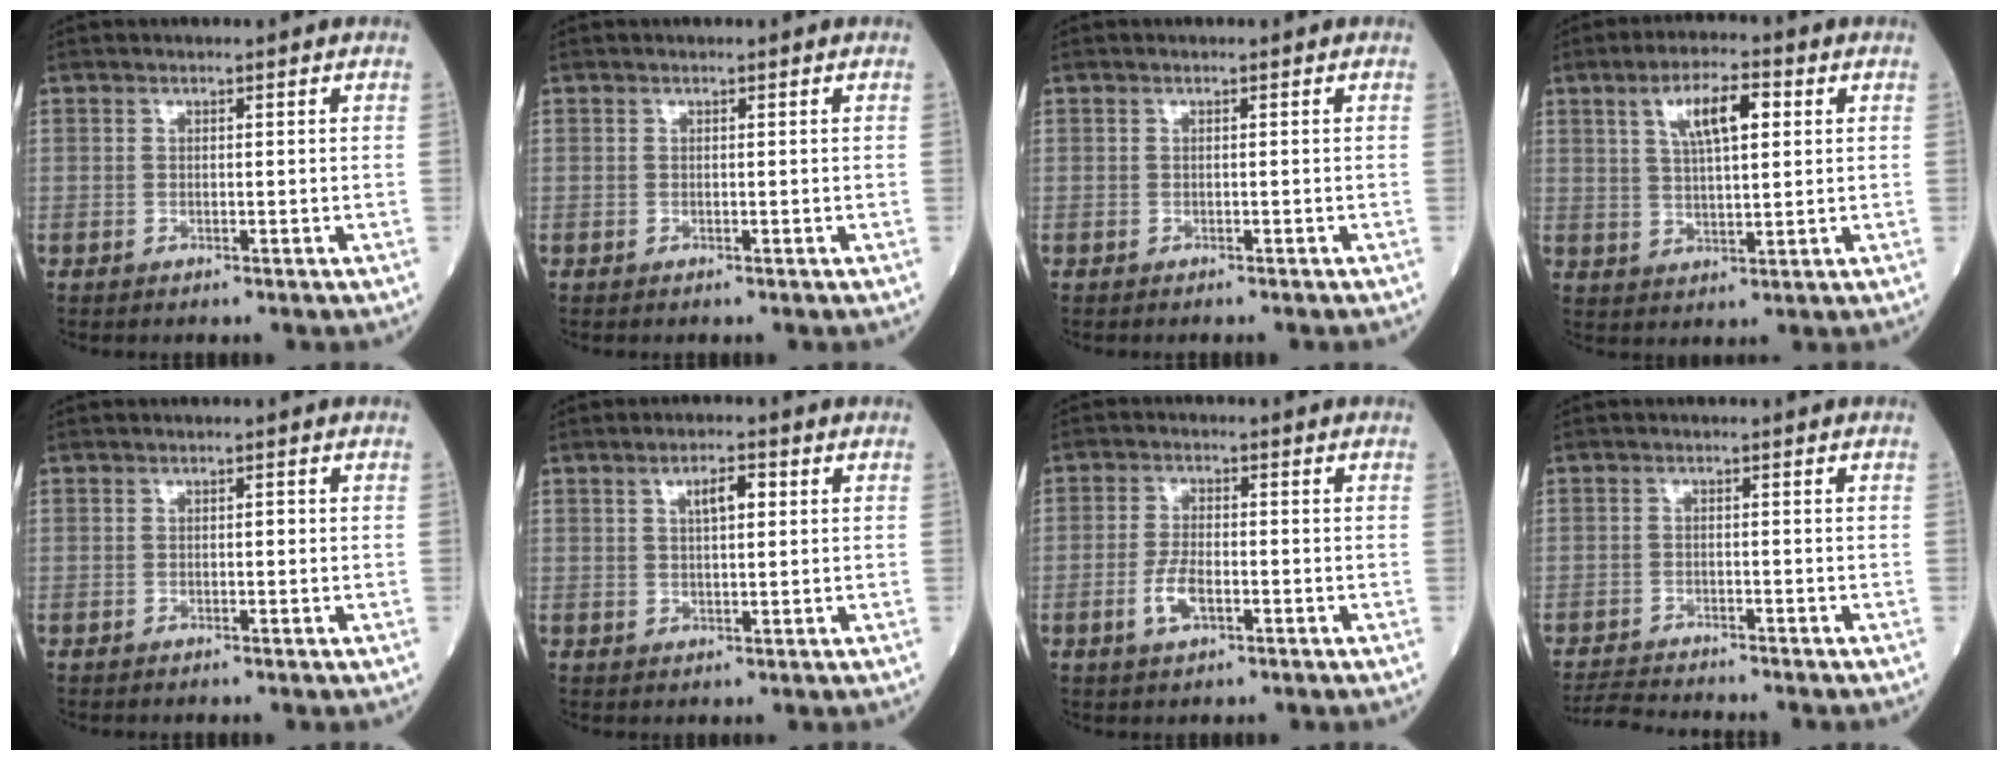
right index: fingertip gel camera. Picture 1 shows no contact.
{"total": 0.0}
{"total": 1.1, "force": [-1.0, -0.1, 0.4], "torque": [-0.001, 0.002, -0.013]}
{"total": 7.8, "force": [2.9, 2.2, 6.9], "torque": [-0.123, 0.012, 0.052]}
{"total": 0.5, "force": [0.0, 0.2, 0.5], "torque": [-0.007, 0.003, 0.000]}
{"total": 3.7, "force": [1.2, 1.1, 3.3], "torque": [-0.056, 0.005, 0.021]}
{"total": 4.3, "force": [-1.7, 1.5, 3.7], "torque": [-0.081, -0.002, -0.032]}
{"total": 6.0, "force": [-6.0, -0.6, 0.6], "torque": [-0.006, -0.019, -0.108]}